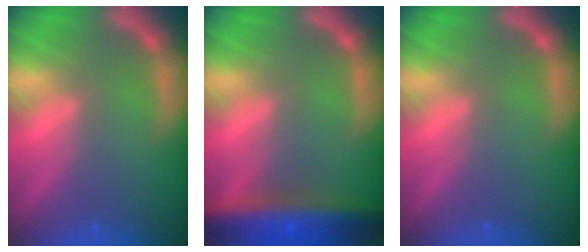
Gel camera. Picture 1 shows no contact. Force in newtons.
{"total": 9.5}
{"total": 0.0}